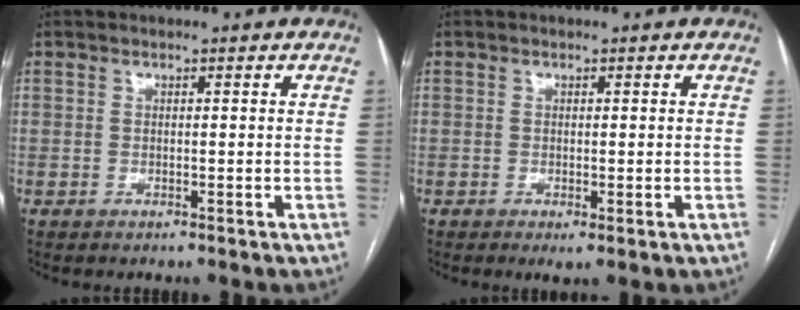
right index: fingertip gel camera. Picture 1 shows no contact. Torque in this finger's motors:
{"motor_torque": [0.19, 0.12, 0.02, 0.01]}